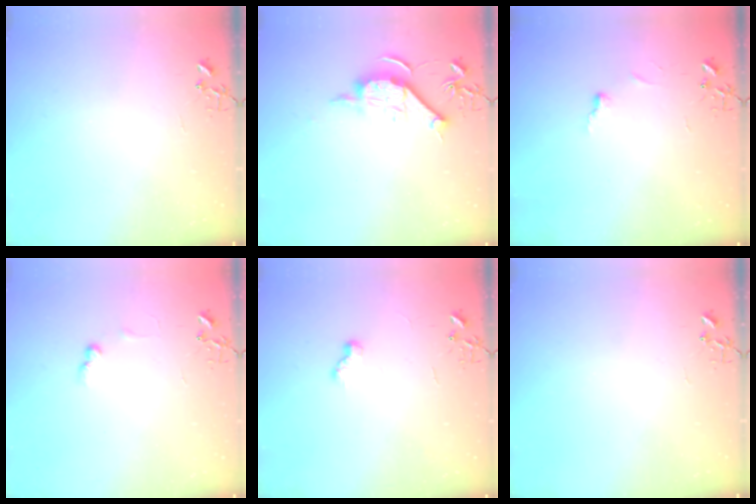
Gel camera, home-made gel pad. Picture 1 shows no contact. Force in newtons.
{"total": 11.3, "press": 11.3, "slide": 0.5}
{"total": 3.4, "press": 3.4, "slide": 0.4}
{"total": 5.5, "press": 5.5, "slide": 0.8}
{"total": 6.4, "press": 6.3, "slide": 0.6}
{"total": 0.0}